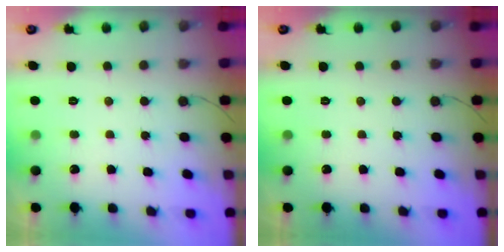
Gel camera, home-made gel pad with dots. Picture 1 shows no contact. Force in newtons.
{"total": 0.0}